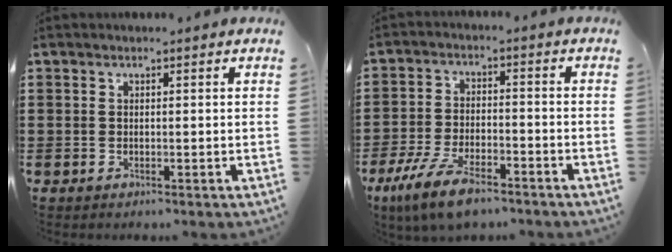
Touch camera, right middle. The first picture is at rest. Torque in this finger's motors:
{"motor_torque": [2.14, 0.00, 0.49, 0.18]}